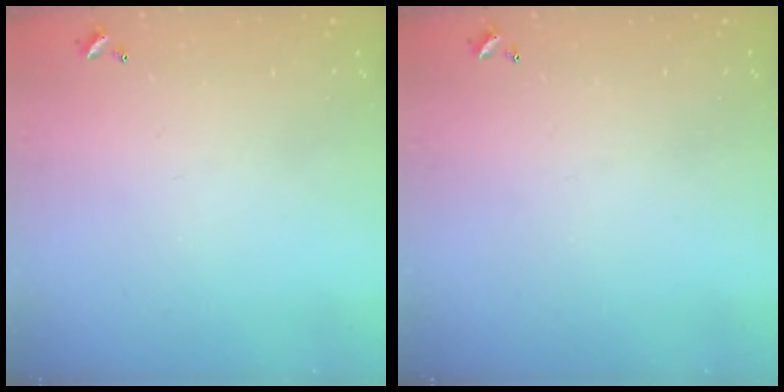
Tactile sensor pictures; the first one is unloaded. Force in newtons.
{"total": 0.0}